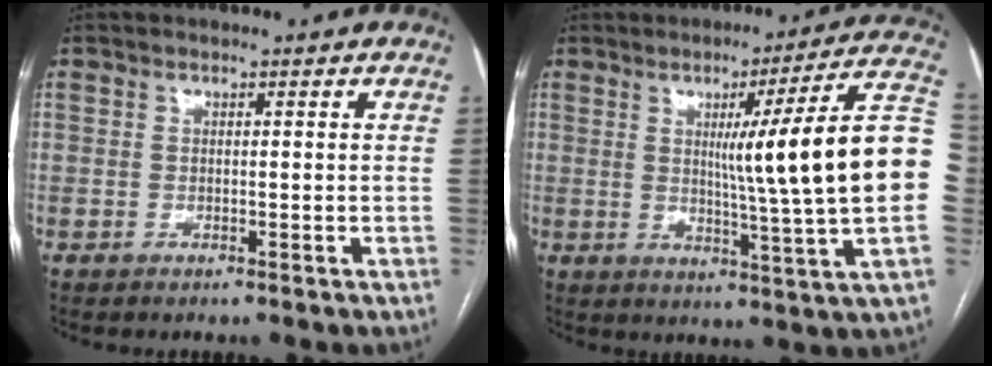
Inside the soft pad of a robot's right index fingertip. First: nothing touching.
{"total": 19.9, "force": [1.2, -2.1, 19.7], "torque": [-0.232, 0.007, 0.005]}